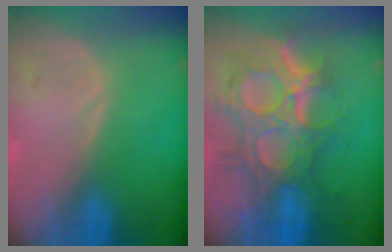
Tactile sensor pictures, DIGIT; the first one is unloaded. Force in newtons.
{"total": 12.0, "press": 10.7, "slide": 5.4}